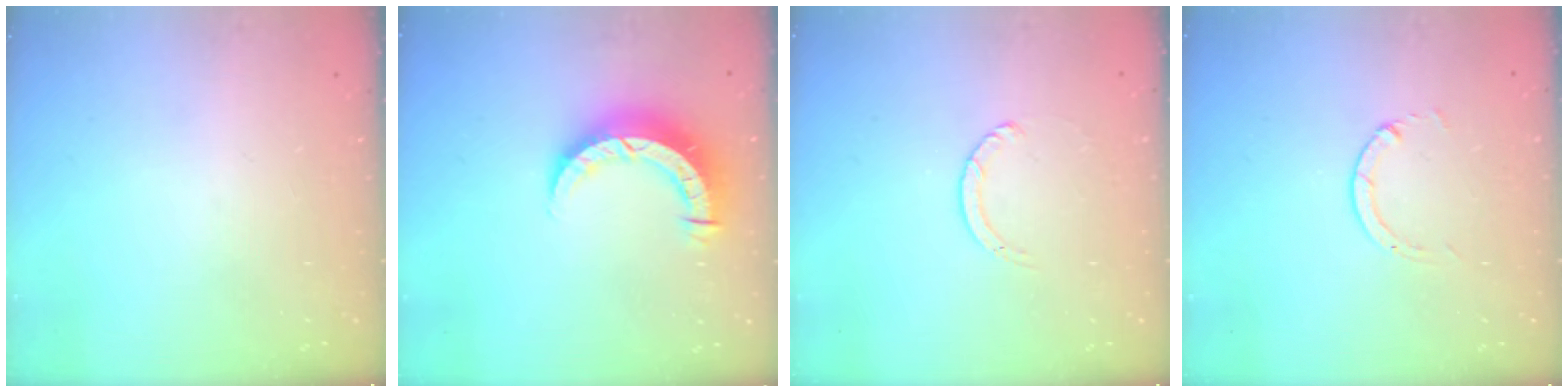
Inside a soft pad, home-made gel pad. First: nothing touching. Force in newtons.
{"total": 8.3, "press": 8.2, "slide": 1.1}
{"total": 1.1, "press": 1.1, "slide": 0.1}
{"total": 1.3, "press": 1.3, "slide": 0.2}